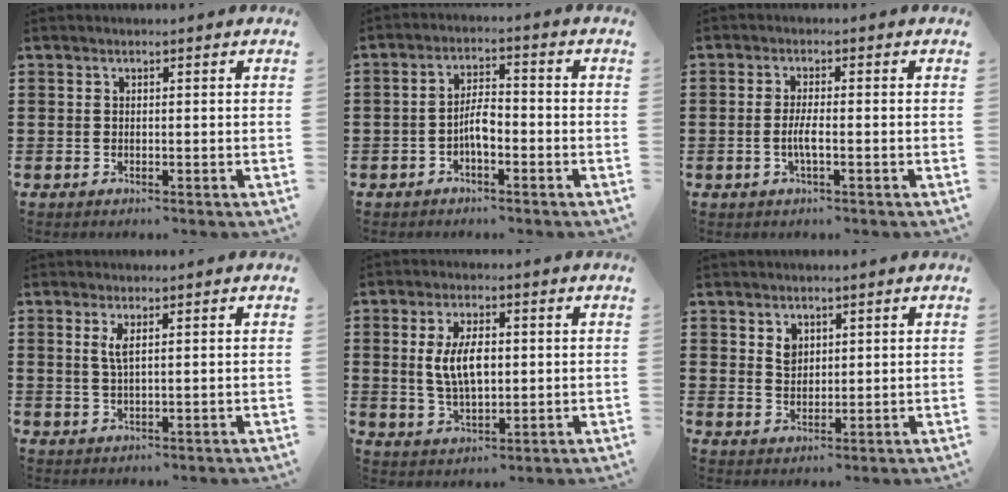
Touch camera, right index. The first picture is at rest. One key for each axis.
{"total": 4.2, "fx": -1.6, "fy": 1.5, "fz": 3.6, "tx": -0.078, "ty": 0.006, "tz": -0.036}
{"total": 2.9, "fx": -0.9, "fy": 0.4, "fz": 2.7, "tx": -0.063, "ty": -0.007, "tz": -0.020}
{"total": 2.2, "fx": 0.8, "fy": 0.4, "fz": 2.0, "tx": -0.043, "ty": 0.002, "tz": 0.014}
{"total": 6.8, "fx": 0.6, "fy": 3.2, "fz": 6.0, "tx": -0.117, "ty": 0.004, "tz": 0.006}
{"total": 2.5, "fx": 1.5, "fy": 1.8, "fz": 0.9, "tx": -0.015, "ty": 0.002, "tz": 0.027}